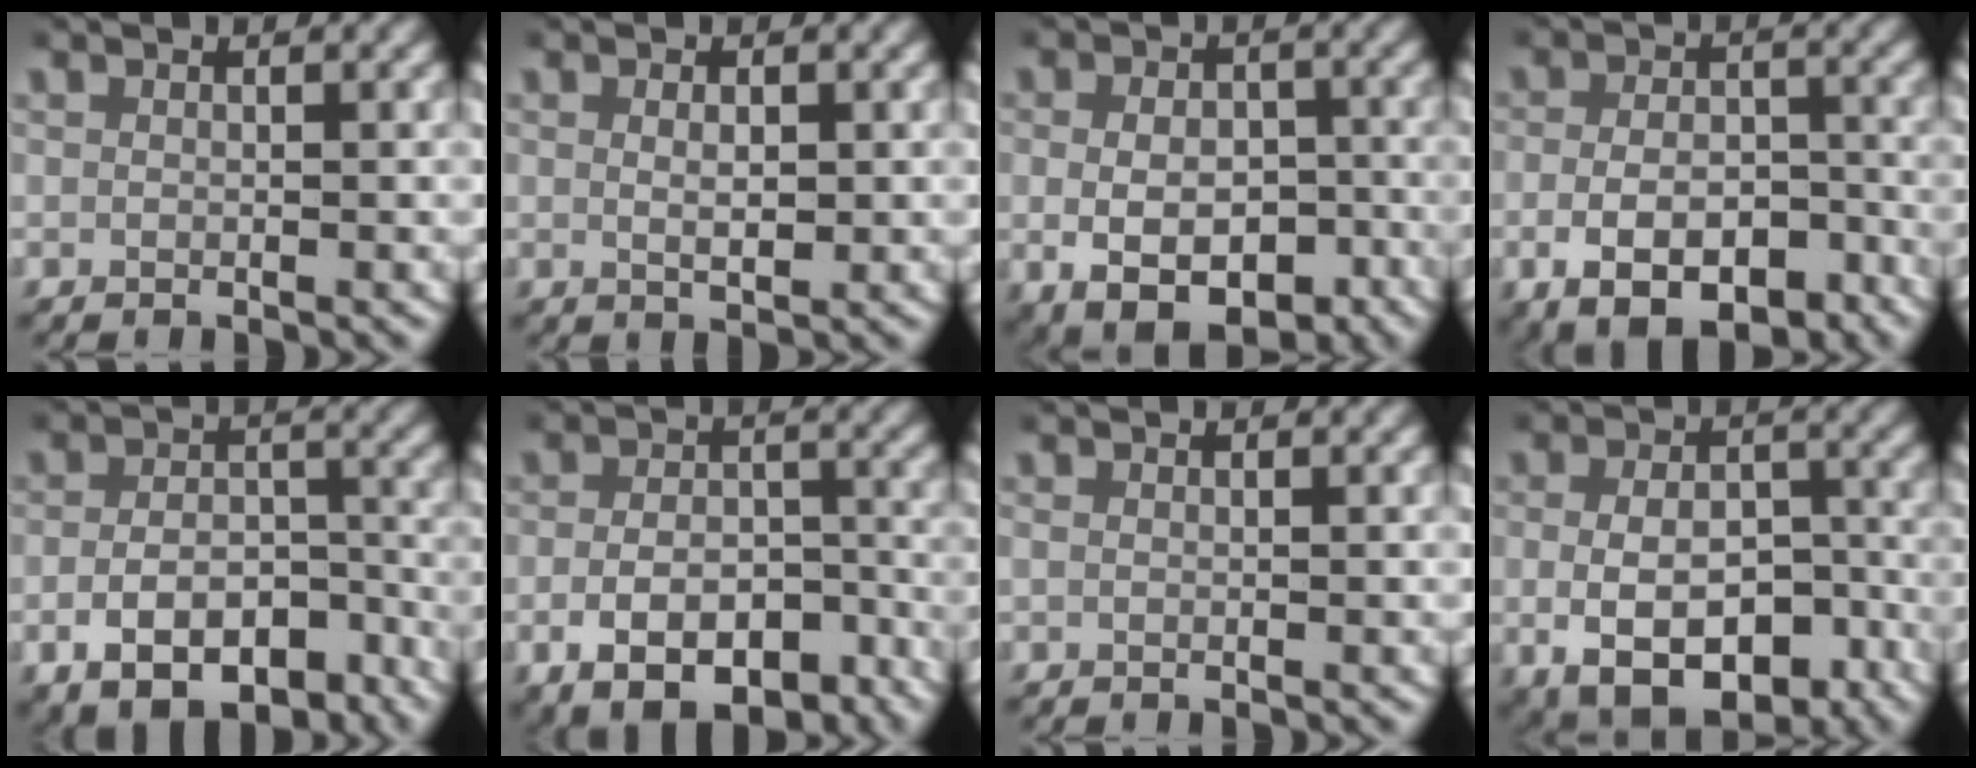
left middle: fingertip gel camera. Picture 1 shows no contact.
{"total": 1.7, "force": [0.3, 0.6, 1.5], "torque": [-0.026, -0.009, 0.012]}
{"total": 8.3, "force": [-4.2, 5.2, 4.8], "torque": [-0.077, -0.033, -0.053]}
{"total": 7.6, "force": [-4.2, 4.4, 4.5], "torque": [-0.066, -0.017, -0.065]}
{"total": 8.1, "force": [-5.5, 4.6, 3.7], "torque": [-0.051, -0.013, -0.087]}
{"total": 8.0, "force": [-5.1, 4.6, 4.1], "torque": [-0.056, -0.017, -0.079]}
{"total": 0.0}
{"total": 10.3, "force": [-5.2, 6.6, 6.1], "torque": [-0.110, -0.038, -0.068]}